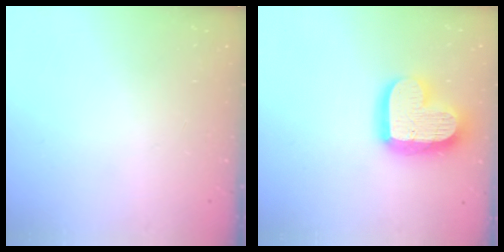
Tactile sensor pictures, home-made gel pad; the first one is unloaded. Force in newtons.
{"total": 19.0, "press": 19.0, "slide": 1.6}